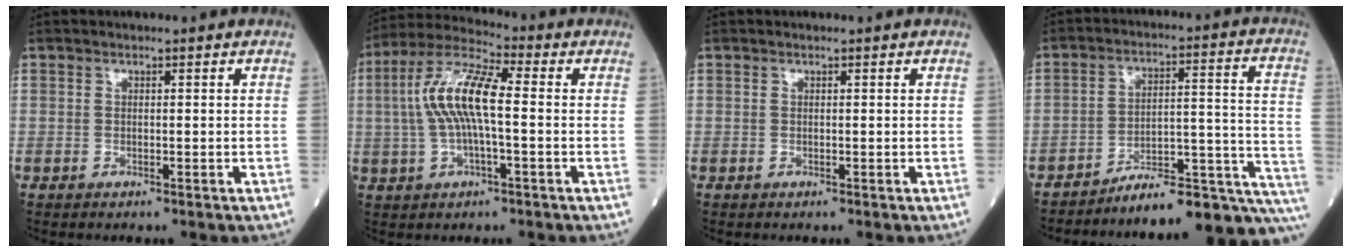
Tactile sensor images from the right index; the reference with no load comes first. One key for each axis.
{"total": 10.7, "fx": 0.1, "fy": 2.3, "fz": 10.4, "tx": -0.221, "ty": 0.021, "tz": -0.002}
{"total": 0.0}
{"total": 18.1, "fx": -16.1, "fy": 1.3, "fz": 8.2, "tx": -0.051, "ty": 0.053, "tz": -0.224}